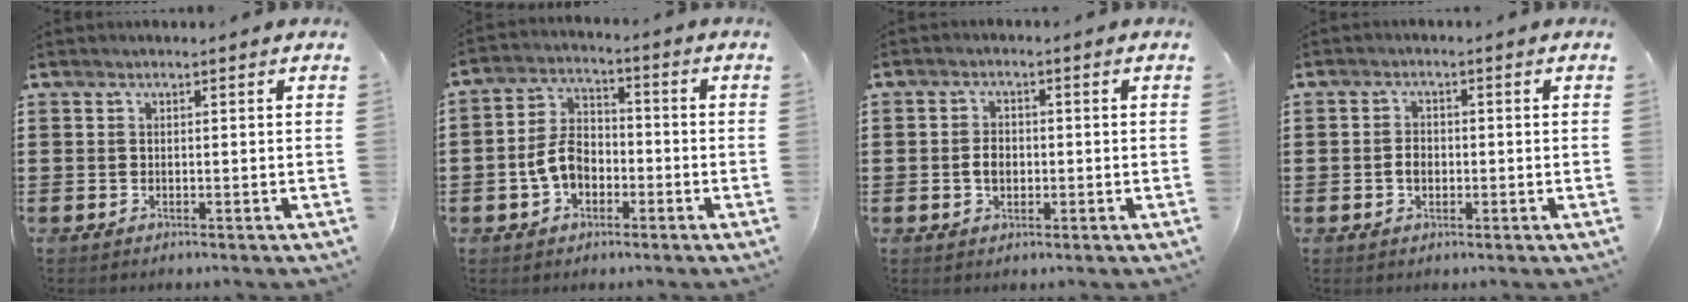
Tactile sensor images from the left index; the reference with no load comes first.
{"total": 6.4, "force": [-2.2, 4.5, 4.1], "torque": [-0.104, 0.009, -0.049]}
{"total": 2.8, "force": [-0.4, 2.0, 1.9], "torque": [-0.040, 0.004, -0.009]}
{"total": 2.4, "force": [-0.4, 1.7, 1.6], "torque": [-0.034, 0.005, -0.010]}